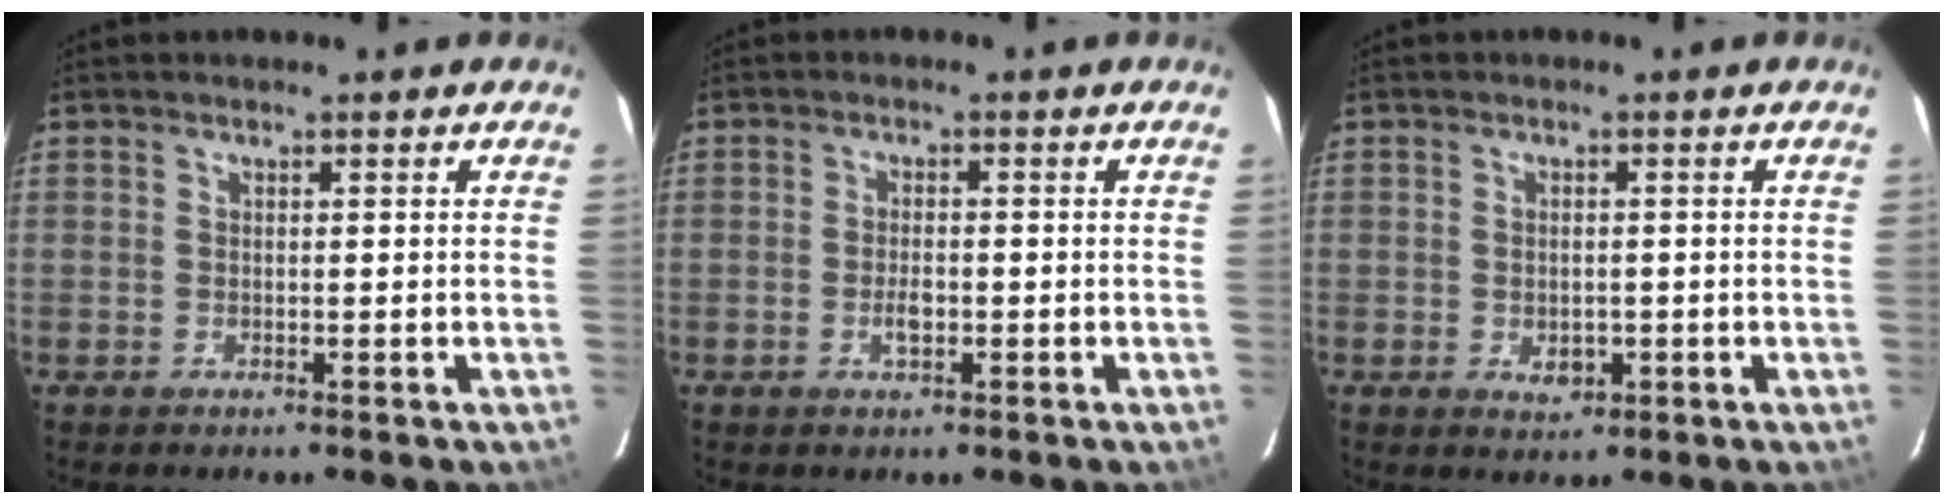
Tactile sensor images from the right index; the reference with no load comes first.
{"total": 2.6, "force": [-0.7, 1.2, 2.2], "torque": [-0.041, -0.001, -0.013]}
{"total": 3.0, "force": [-0.6, 2.2, 1.9], "torque": [-0.031, -0.003, -0.004]}